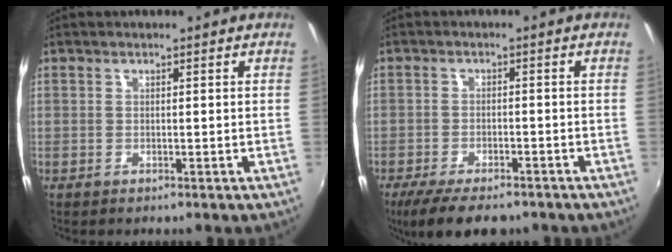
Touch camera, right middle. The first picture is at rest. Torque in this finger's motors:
{"motor_torque": [1.04, -1.10, 0.53, 0.19]}